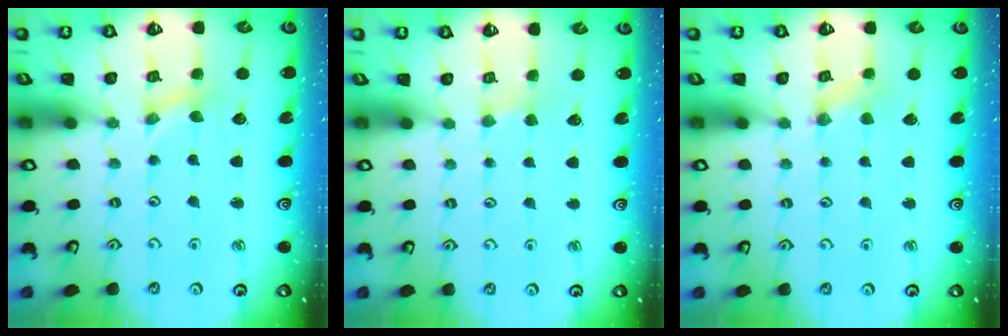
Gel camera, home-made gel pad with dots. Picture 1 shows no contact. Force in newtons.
{"total": 1.2, "press": 1.1, "slide": 0.3}
{"total": 1.8, "press": 1.8, "slide": 0.3}